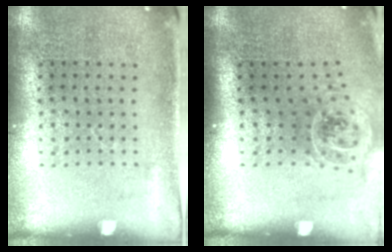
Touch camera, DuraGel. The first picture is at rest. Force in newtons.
{"total": 1.1, "press": 1.0, "slide": 0.5}